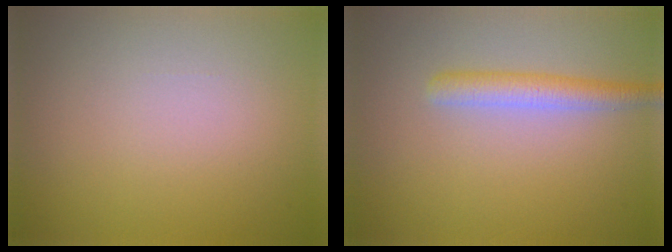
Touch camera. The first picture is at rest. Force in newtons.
{"total": 2.6, "press": 2.6, "slide": 0.1}